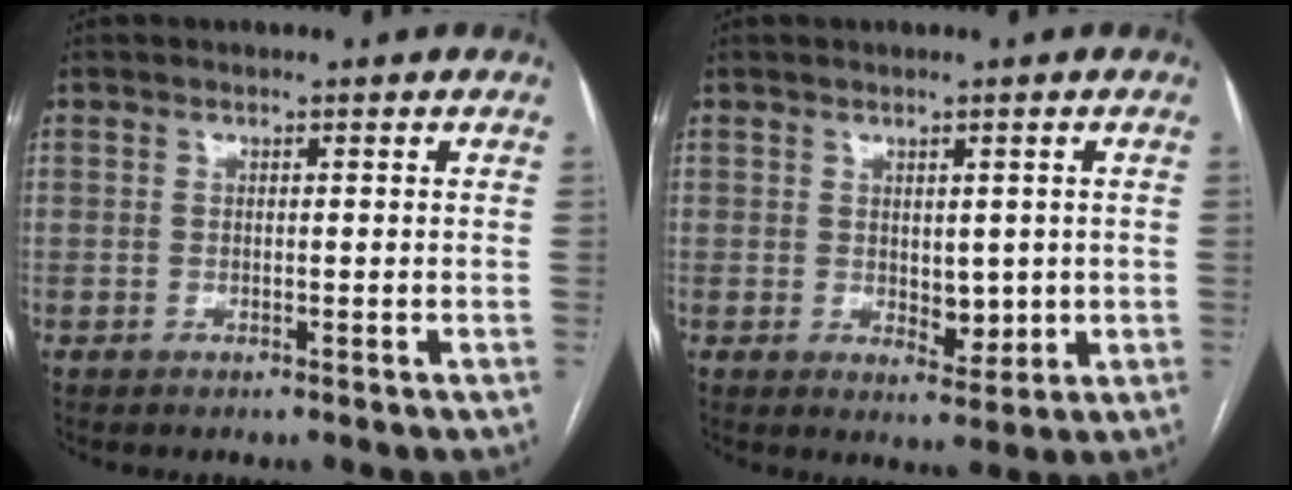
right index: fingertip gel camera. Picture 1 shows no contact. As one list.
[{"total": 3.9, "force": [0.0, 2.3, 3.2], "torque": [-0.041, -0.006, 0.011]}]